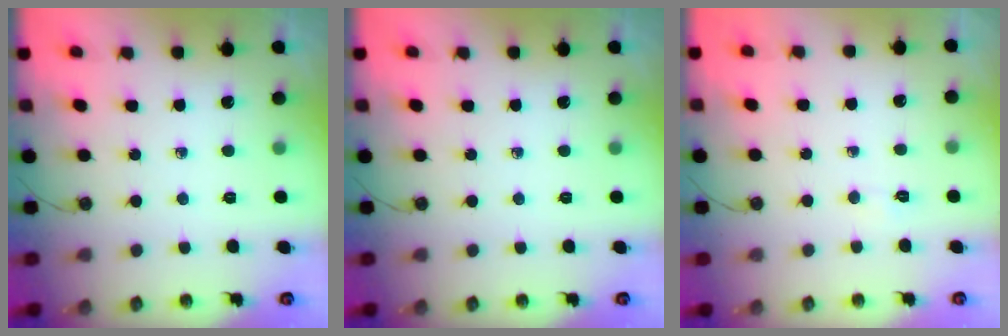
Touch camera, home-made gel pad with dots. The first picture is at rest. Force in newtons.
{"total": 0.0}
{"total": 2.3, "press": 2.3, "slide": 0.3}